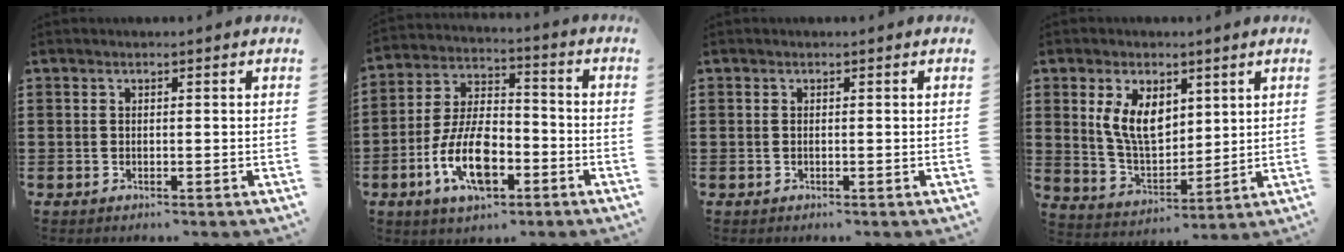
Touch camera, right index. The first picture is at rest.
{"total": 11.8, "force": [-4.8, 5.6, 9.2], "torque": [-0.208, 0.000, -0.090]}
{"total": 0.0}
{"total": 8.1, "force": [3.0, 4.8, 5.8], "torque": [-0.125, 0.004, 0.054]}